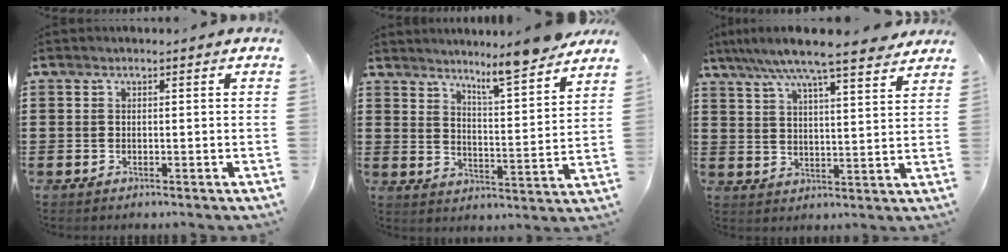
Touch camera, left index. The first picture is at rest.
{"total": 7.5, "force": [6.9, -0.4, 2.8], "torque": [-0.051, -0.052, 0.115]}
{"total": 8.0, "force": [6.9, 0.3, 4.0], "torque": [-0.099, -0.027, 0.121]}